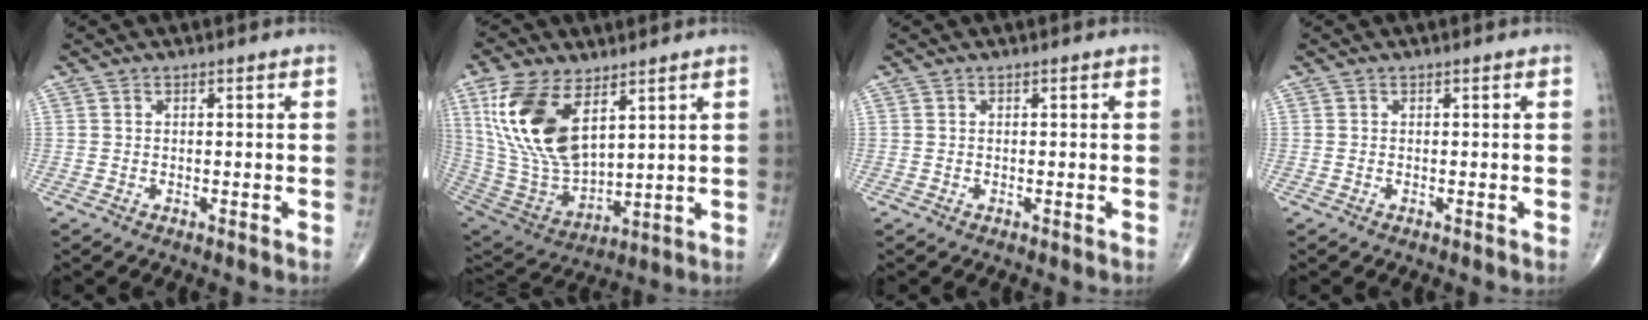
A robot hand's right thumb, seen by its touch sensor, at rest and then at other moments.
{"total": 19.0, "force": [8.0, 9.6, 14.3], "torque": [-0.277, -0.033, 0.167]}
{"total": 0.0}
{"total": 0.0}